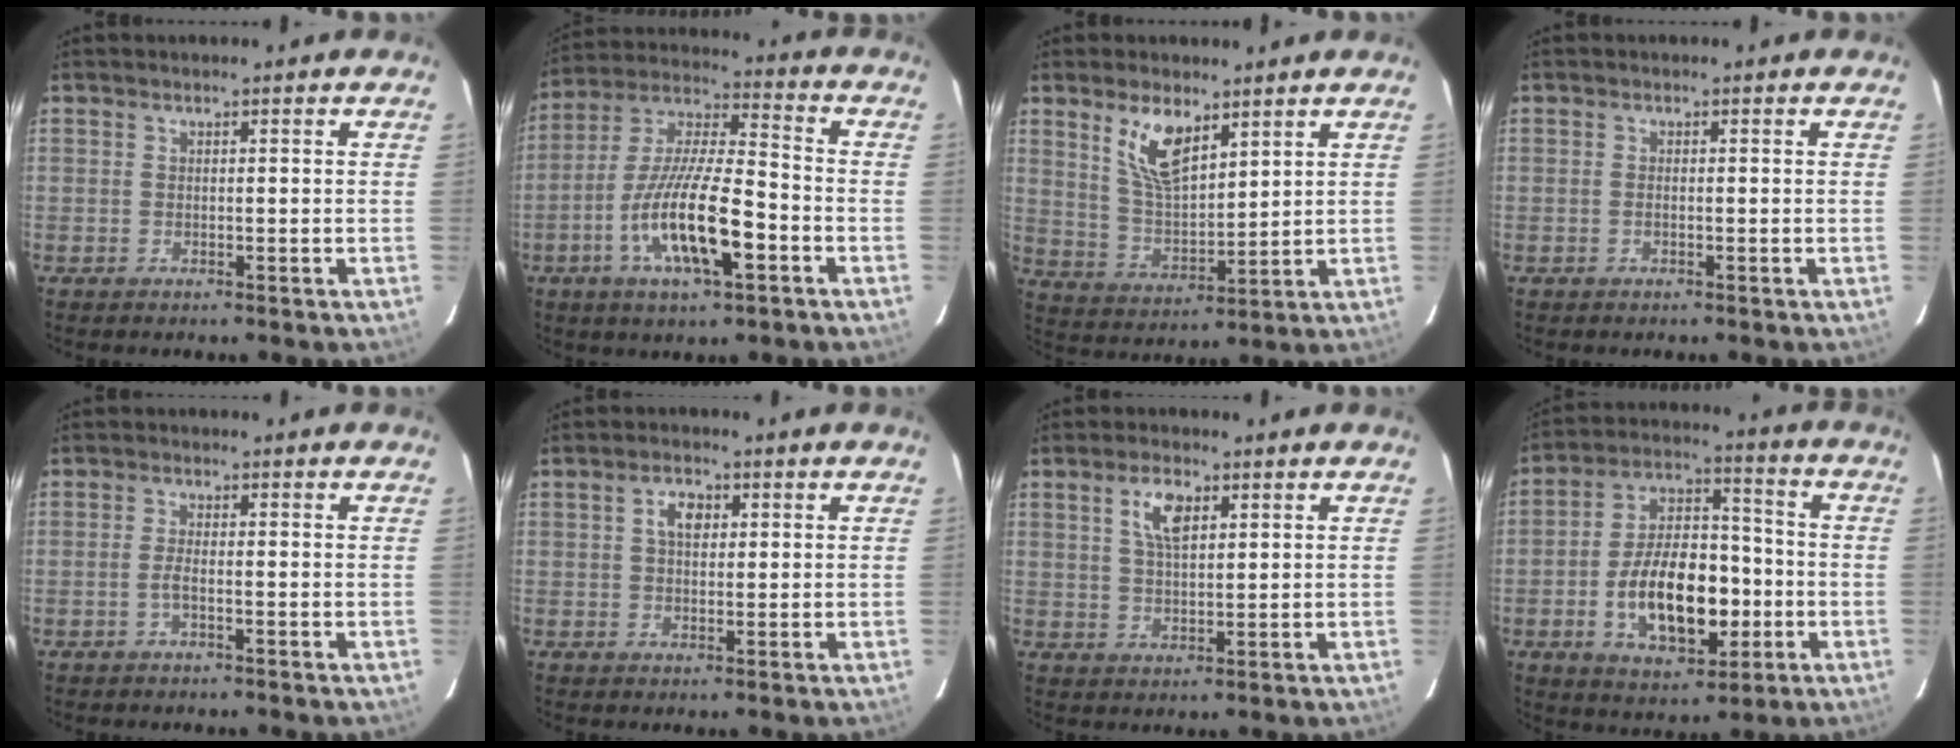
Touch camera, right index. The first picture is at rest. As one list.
[{"total": 16.1, "force": [-6.0, 4.0, 14.3], "torque": [-0.285, -0.012, -0.113]}, {"total": 9.7, "force": [5.7, 4.1, 6.7], "torque": [-0.126, 0.002, 0.119]}, {"total": 0.5, "force": [-0.2, 0.2, 0.4], "torque": [-0.010, 0.001, -0.005]}, {"total": 1.8, "force": [-0.8, 0.2, 1.6], "torque": [-0.035, 0.002, -0.018]}, {"total": 3.7, "force": [1.0, 2.4, 2.7], "torque": [-0.044, 0.012, 0.018]}, {"total": 6.0, "force": [2.6, 2.7, 4.7], "torque": [-0.086, 0.009, 0.050]}, {"total": 16.7, "force": [-4.2, 8.9, 13.5], "torque": [-0.256, 0.014, -0.058]}]